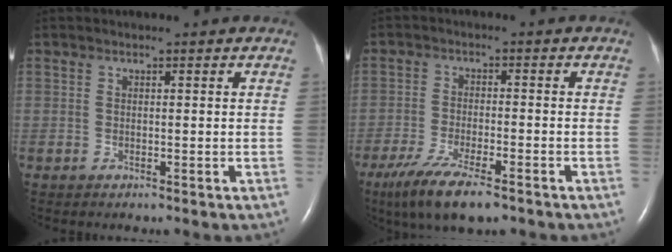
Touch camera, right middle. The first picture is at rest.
{"total": 9.8, "force": [-6.8, 2.0, 6.8], "torque": [-0.127, -0.023, -0.111]}